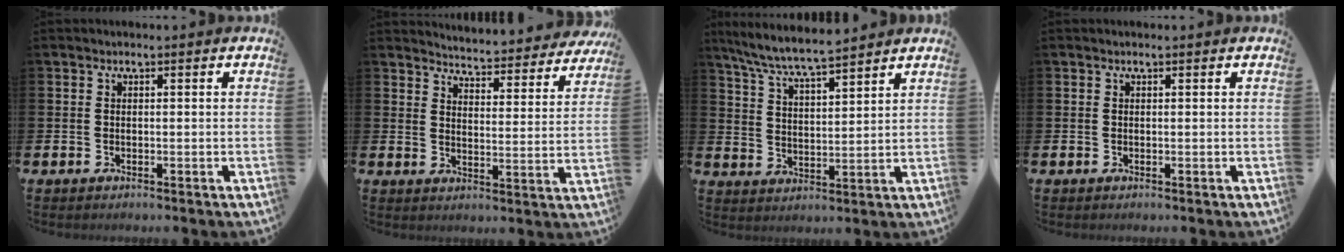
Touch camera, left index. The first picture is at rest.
{"total": 4.9, "force": [4.8, 0.2, 0.3], "torque": [-0.023, -0.043, 0.081]}
{"total": 7.0, "force": [6.7, 0.3, 1.9], "torque": [-0.065, -0.036, 0.119]}
{"total": 0.0}